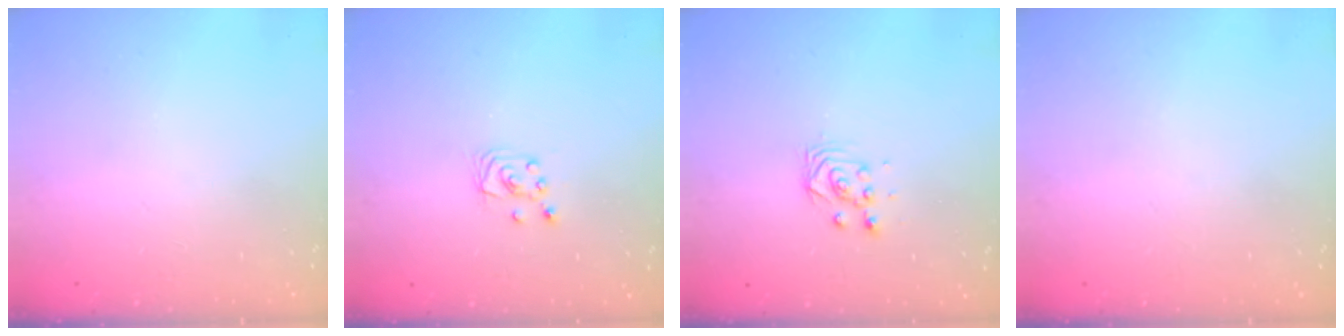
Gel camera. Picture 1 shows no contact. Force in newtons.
{"total": 2.7, "press": 2.7, "slide": 0.2}
{"total": 2.9, "press": 2.9, "slide": 0.4}
{"total": 0.0}